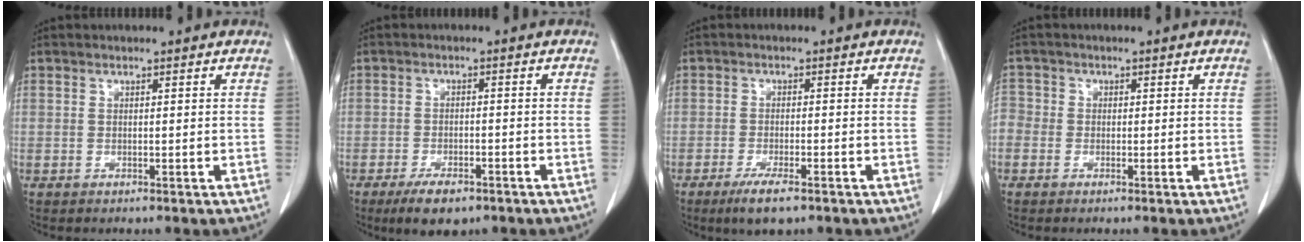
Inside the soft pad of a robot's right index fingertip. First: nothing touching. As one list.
[{"total": 5.7, "force": [-3.9, 2.0, 3.5], "torque": [-0.059, -0.005, -0.061]}, {"total": 5.0, "force": [-3.4, 0.8, 3.7], "torque": [-0.066, -0.012, -0.055]}, {"total": 2.8, "force": [-1.0, 2.6, 0.6], "torque": [-0.015, 0.008, -0.026]}]